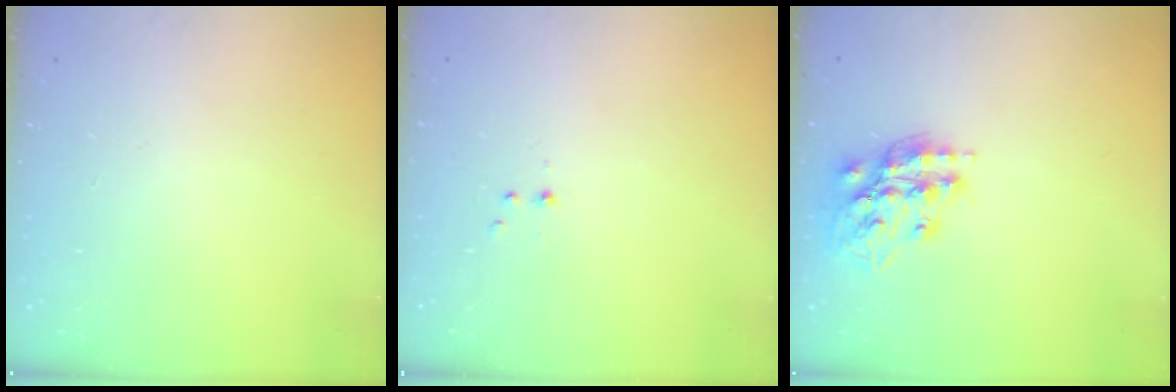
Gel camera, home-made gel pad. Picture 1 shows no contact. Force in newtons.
{"total": 2.2, "press": 1.9, "slide": 1.0}
{"total": 16.1, "press": 16.1, "slide": 1.5}